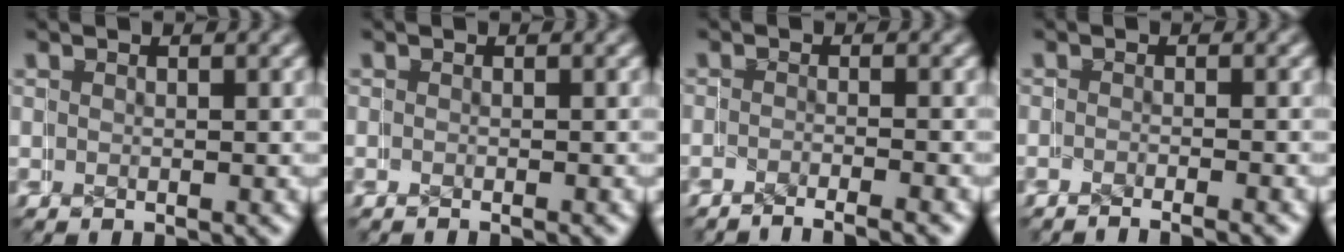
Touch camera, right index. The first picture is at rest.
{"total": 0.5, "force": [-0.5, -0.1, 0.1], "torque": [0.007, 0.001, -0.009]}
{"total": 4.0, "force": [-3.8, 0.6, 1.2], "torque": [-0.003, -0.003, -0.058]}
{"total": 2.5, "force": [-2.4, 0.2, 0.8], "torque": [0.002, 0.001, -0.037]}